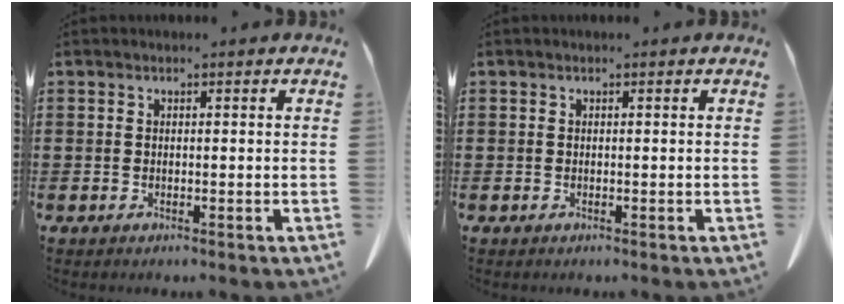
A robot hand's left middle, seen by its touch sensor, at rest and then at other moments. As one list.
[{"total": 0.0}]